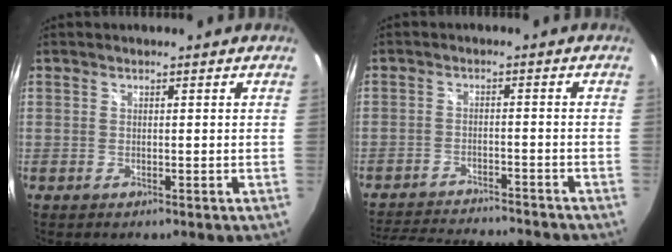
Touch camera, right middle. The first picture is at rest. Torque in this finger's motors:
{"motor_torque": [1.07, -1.07, 0.11, 0.05]}